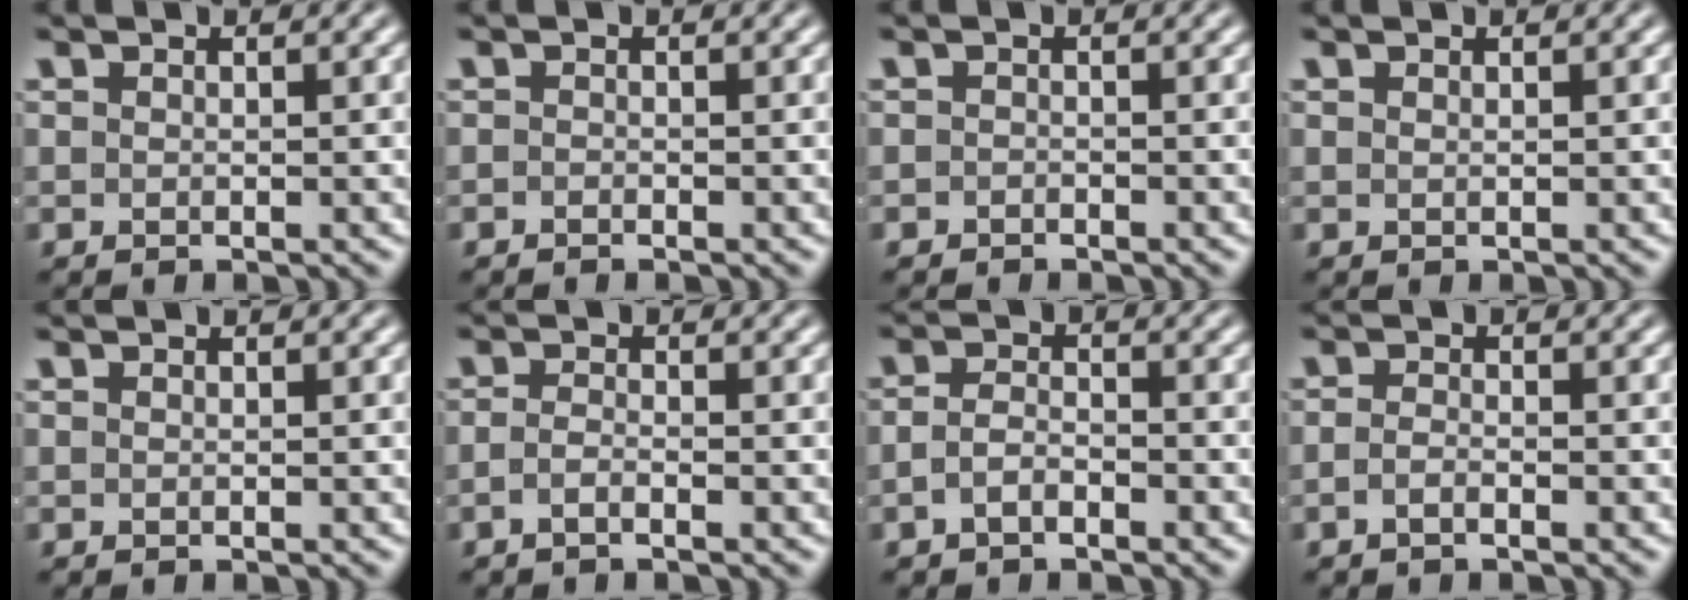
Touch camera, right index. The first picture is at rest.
{"total": 0.9, "force": [-0.7, -0.6, -0.2], "torque": [0.008, -0.006, -0.009]}
{"total": 1.0, "force": [-0.9, -0.4, -0.4], "torque": [0.011, -0.009, -0.010]}
{"total": 0.5, "force": [0.2, -0.5, 0.0], "torque": [0.004, -0.002, 0.007]}
{"total": 0.0}
{"total": 1.5, "force": [-1.2, -0.4, 0.8], "torque": [-0.017, -0.007, -0.019]}
{"total": 2.0, "force": [-1.5, 0.6, 1.0], "torque": [-0.016, -0.008, -0.023]}
{"total": 1.3, "force": [-1.1, -0.4, 0.6], "torque": [-0.010, -0.006, -0.018]}